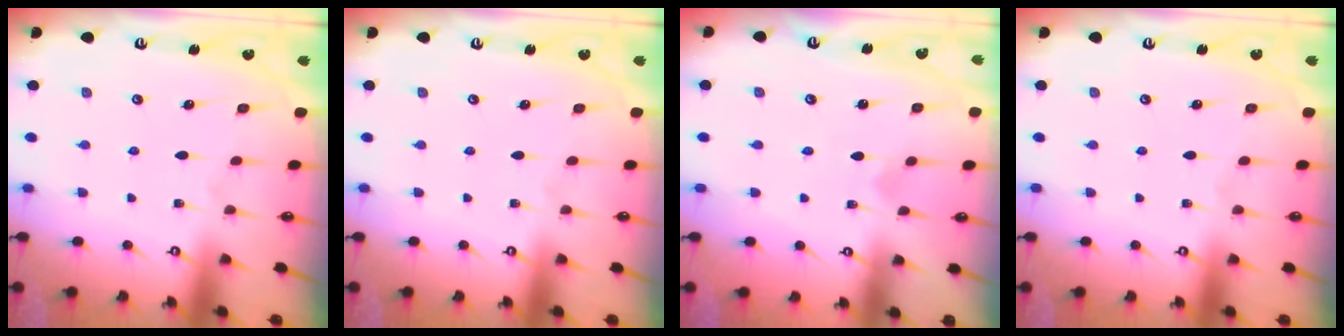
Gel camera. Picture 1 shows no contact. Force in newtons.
{"total": 0.0}
{"total": 1.9, "press": 1.9, "slide": 0.1}
{"total": 0.0}